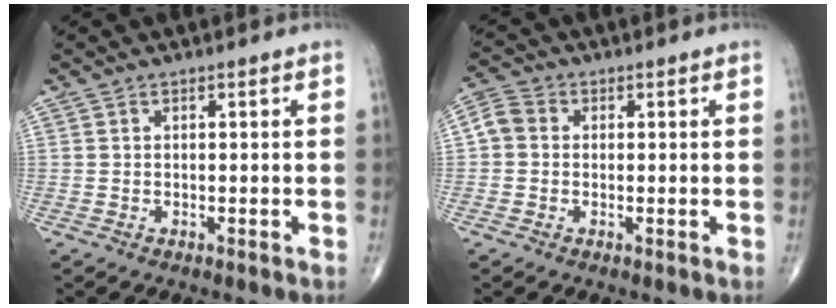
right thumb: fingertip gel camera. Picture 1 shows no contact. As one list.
[{"total": 4.0, "force": [0.0, 3.5, 1.9], "torque": [-0.034, 0.012, -0.008]}]